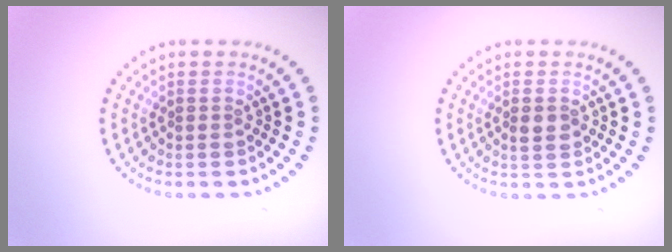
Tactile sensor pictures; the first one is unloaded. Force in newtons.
{"total": 1.4, "press": 1.4, "slide": 0.2}